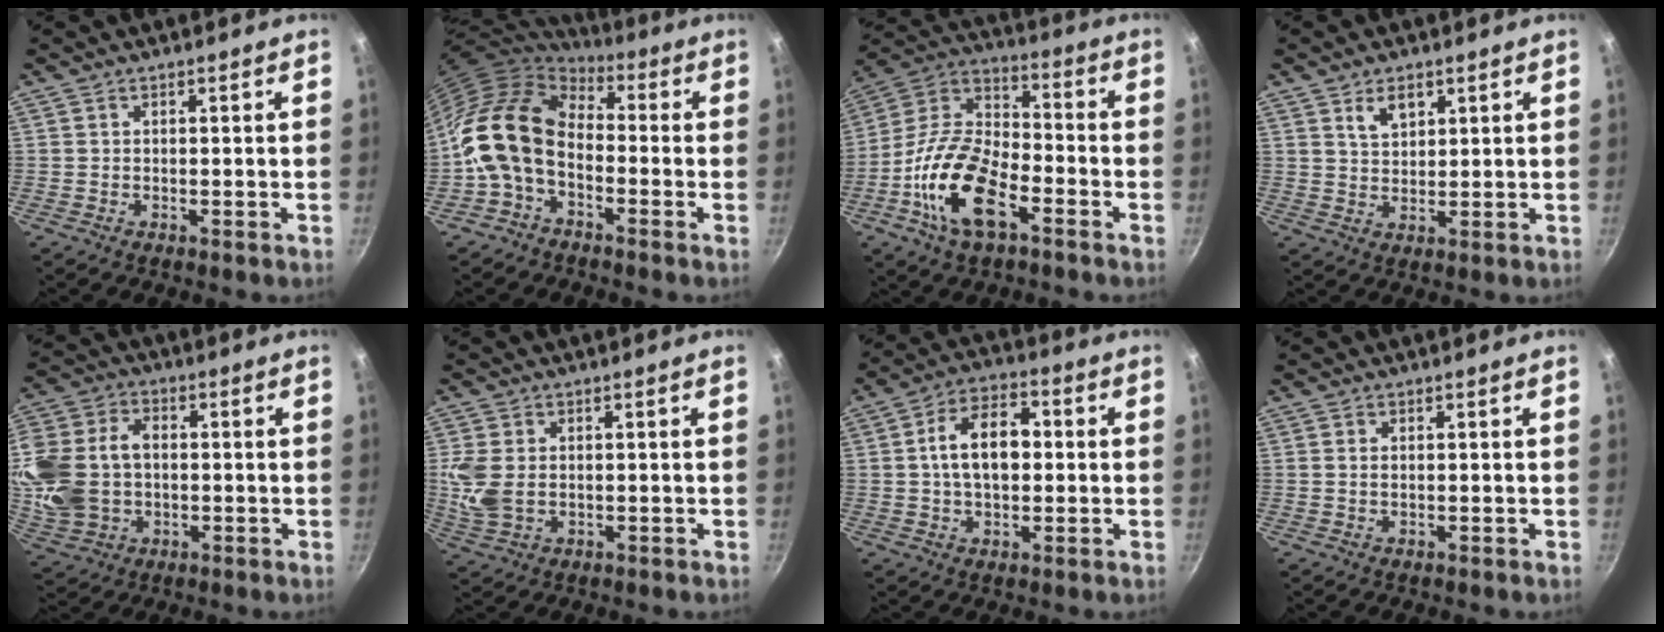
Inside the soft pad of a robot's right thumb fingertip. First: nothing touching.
{"total": 14.2, "force": [-2.5, 9.7, 10.2], "torque": [-0.169, 0.038, -0.066]}
{"total": 18.5, "force": [-7.6, 9.2, 14.1], "torque": [-0.256, 0.046, -0.165]}
{"total": 4.7, "force": [2.5, 2.8, 2.8], "torque": [-0.036, -0.011, 0.047]}
{"total": 17.7, "force": [0.0, 13.3, 11.6], "torque": [-0.241, 0.025, 0.007]}
{"total": 6.8, "force": [0.3, 4.6, 4.9], "torque": [-0.109, -0.005, 0.011]}
{"total": 11.6, "force": [0.8, 7.2, 9.1], "torque": [-0.127, 0.026, 0.003]}
{"total": 0.9, "force": [0.2, 0.4, 0.7], "torque": [-0.014, 0.001, 0.002]}